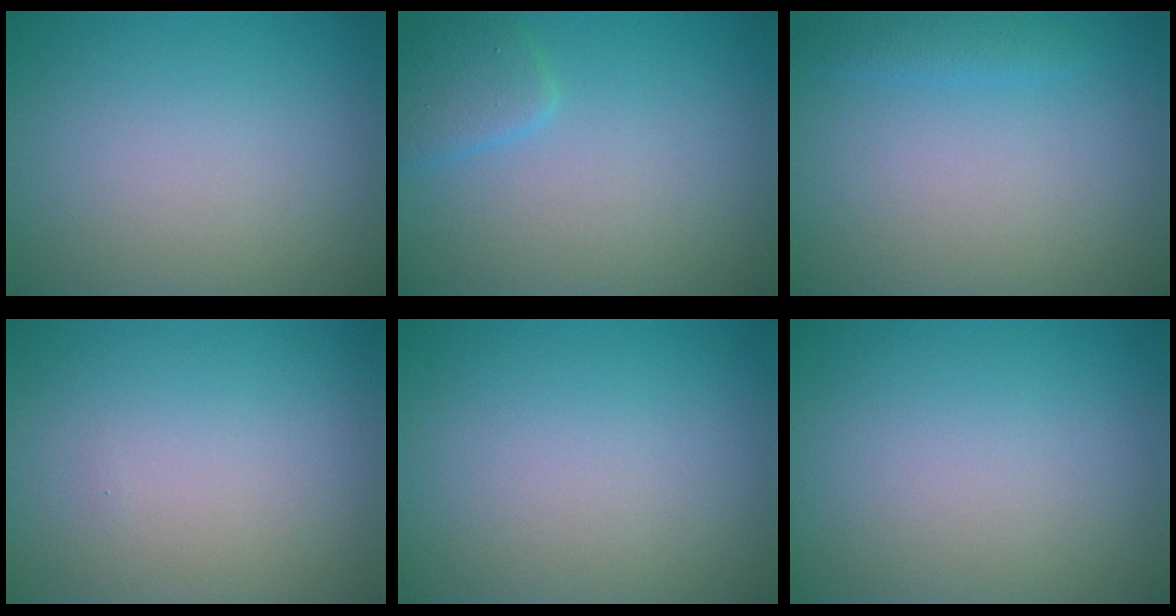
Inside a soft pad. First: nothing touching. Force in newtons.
{"total": 1.9, "press": 1.9, "slide": 0.2}
{"total": 1.2, "press": 1.2, "slide": 0.1}
{"total": 0.0}
{"total": 0.0}
{"total": 0.0}